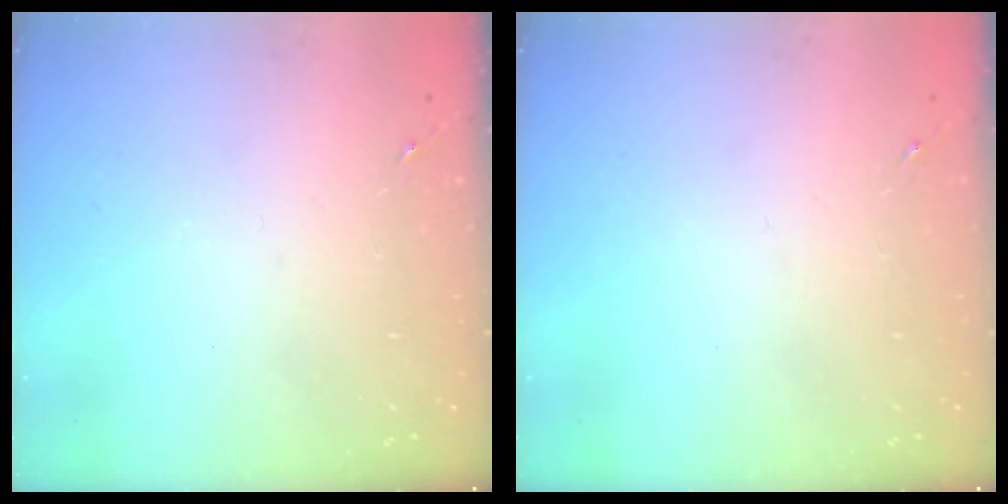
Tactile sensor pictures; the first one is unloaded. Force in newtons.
{"total": 0.0}